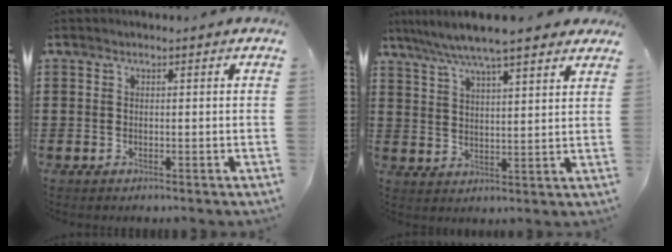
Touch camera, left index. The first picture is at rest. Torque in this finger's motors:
{"motor_torque": [2.14, 0.00, 1.05, 0.21]}